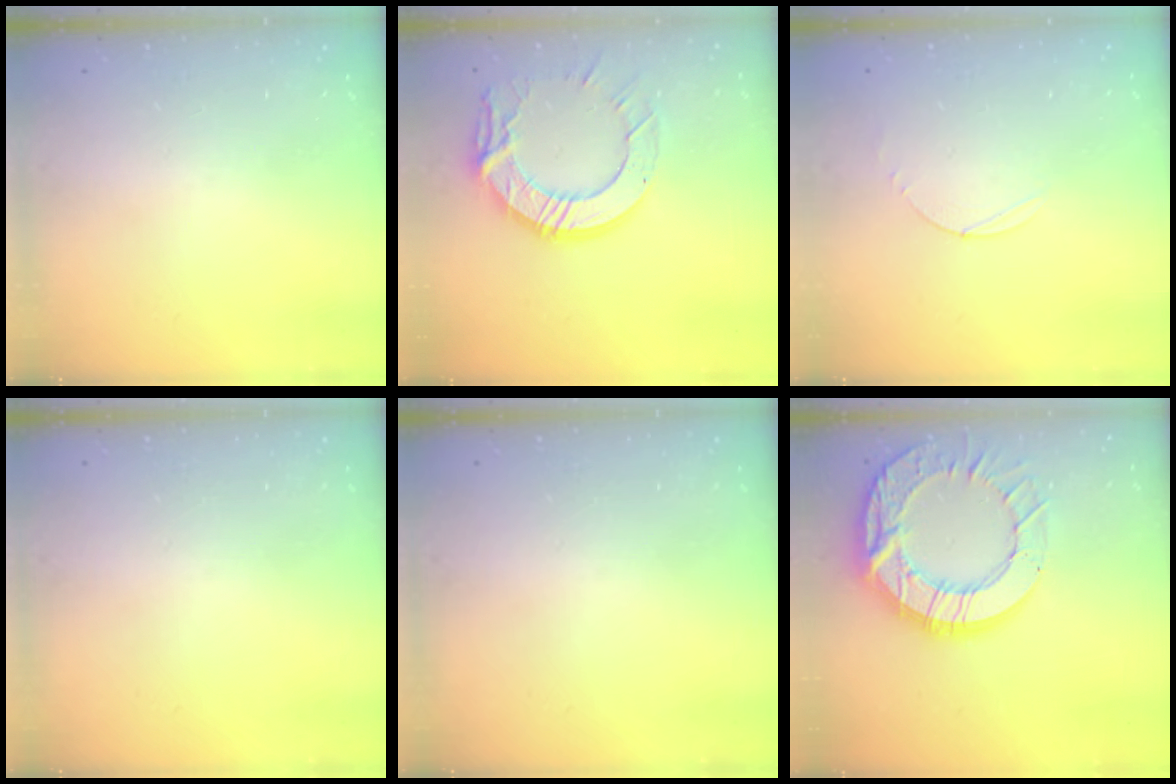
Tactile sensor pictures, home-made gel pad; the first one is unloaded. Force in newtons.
{"total": 15.0, "press": 14.9, "slide": 1.5}
{"total": 3.0, "press": 3.0, "slide": 0.3}
{"total": 0.0}
{"total": 0.0}
{"total": 22.1, "press": 22.0, "slide": 2.0}